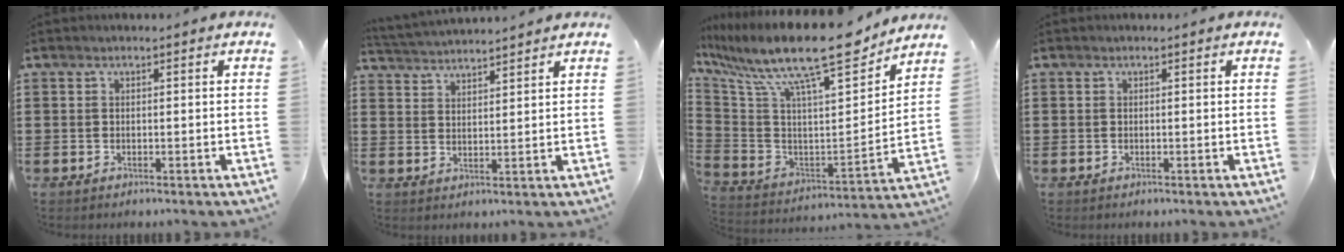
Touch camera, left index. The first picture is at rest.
{"total": 2.7, "force": [2.7, -0.2, -0.1], "torque": [-0.009, -0.013, 0.047]}
{"total": 15.9, "force": [12.3, 2.0, 9.9], "torque": [-0.212, -0.081, 0.202]}
{"total": 0.0}